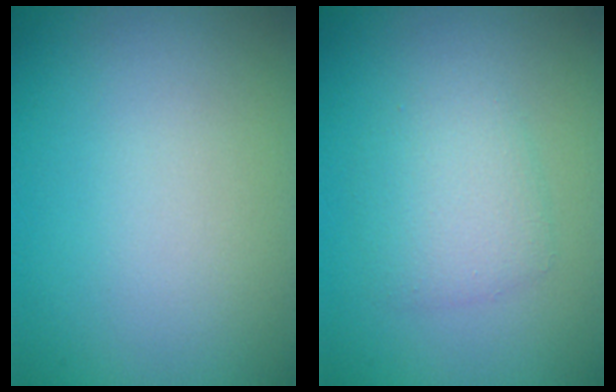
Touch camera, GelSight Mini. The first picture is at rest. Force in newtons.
{"total": 2.7, "press": 2.7, "slide": 0.1}